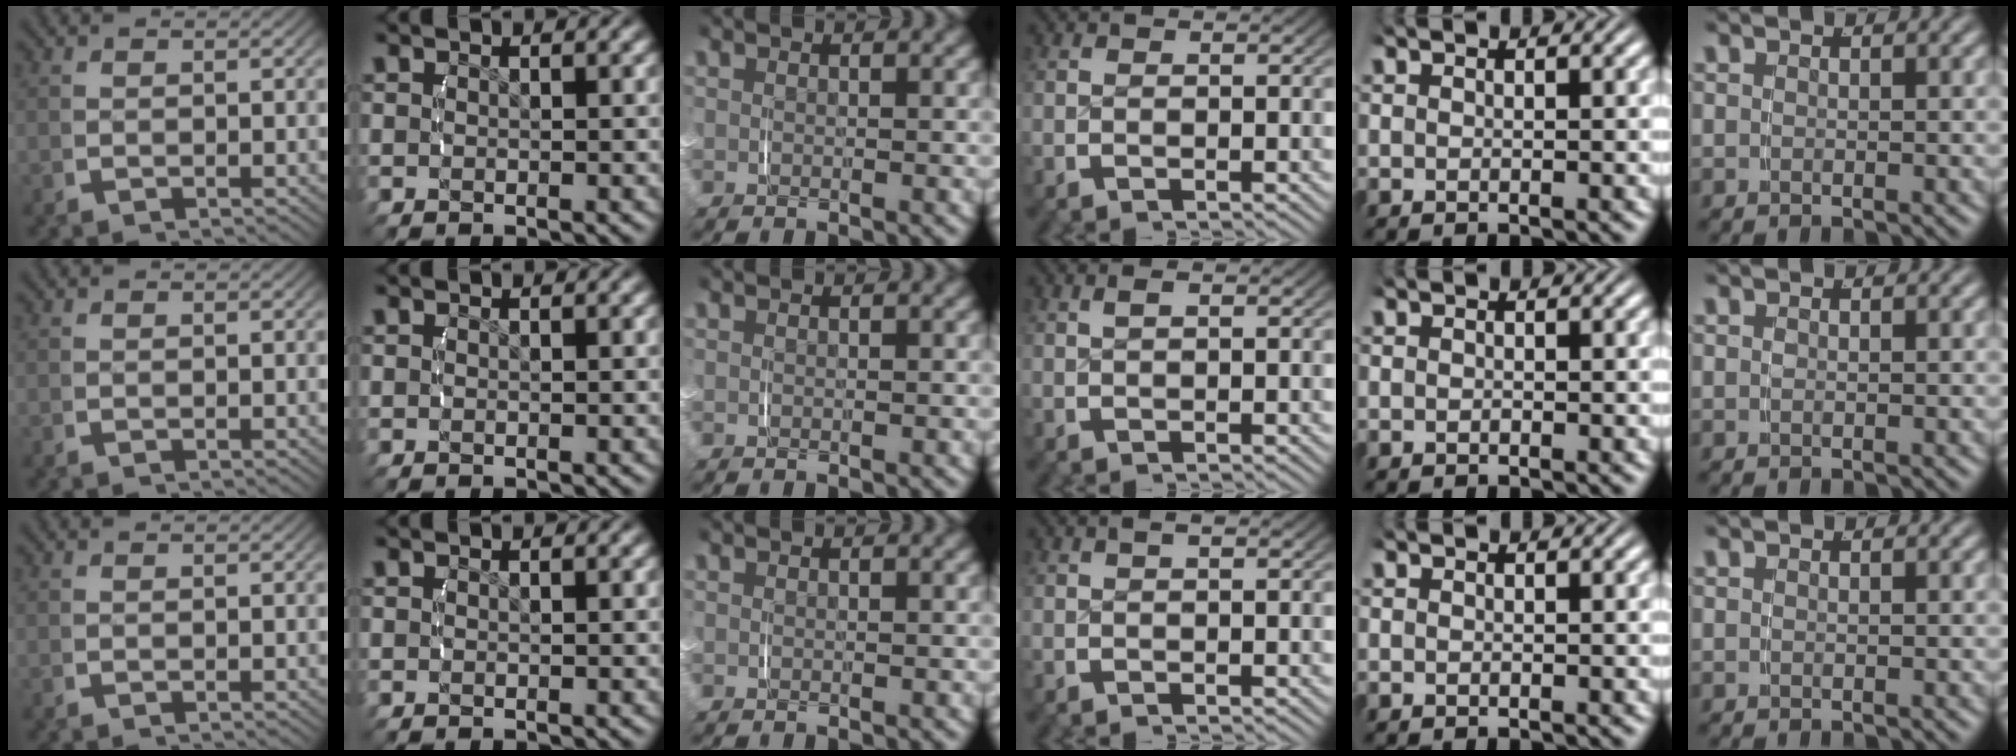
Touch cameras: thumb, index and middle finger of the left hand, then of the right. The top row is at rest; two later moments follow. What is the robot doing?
{"motion": "lift_and_place", "object": "small bumper sticker"}